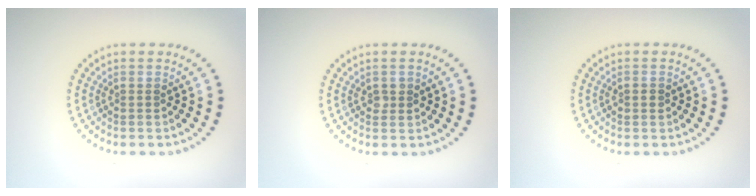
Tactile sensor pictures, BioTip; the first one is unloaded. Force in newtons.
{"total": 1.0, "press": 1.0, "slide": 0.2}
{"total": 1.3, "press": 1.2, "slide": 0.3}